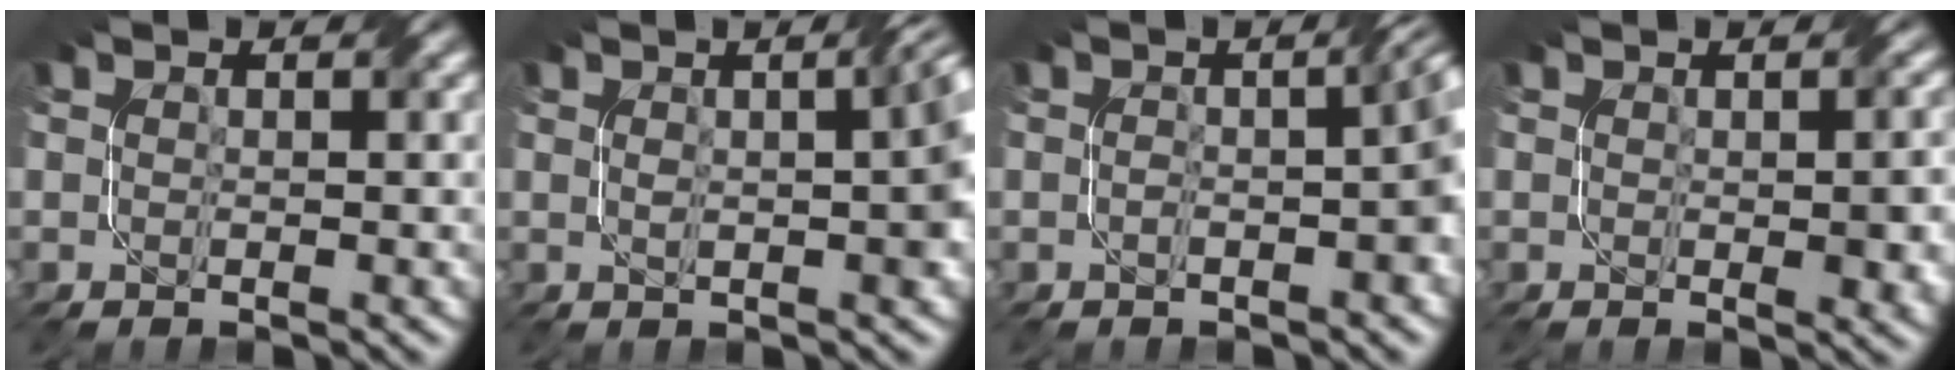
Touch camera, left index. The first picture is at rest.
{"total": 4.6, "force": [0.4, 1.3, 4.4], "torque": [-0.048, 0.012, 0.006]}
{"total": 4.2, "force": [-0.7, 1.1, 3.9], "torque": [-0.052, 0.009, -0.013]}
{"total": 3.3, "force": [-0.1, 0.8, 3.3], "torque": [-0.038, 0.005, 0.003]}